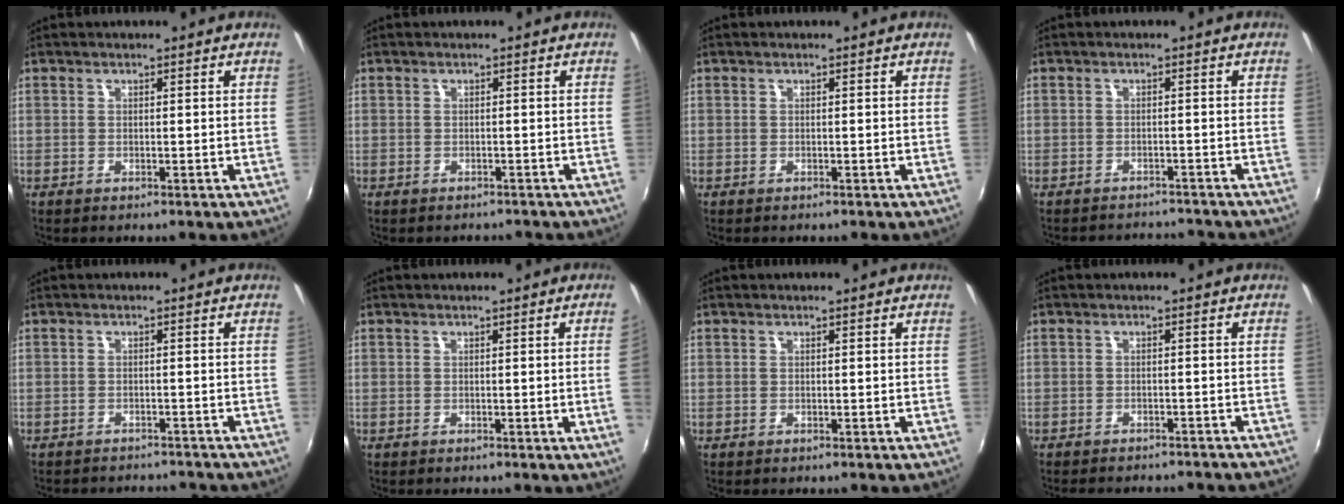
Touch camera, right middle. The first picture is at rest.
{"total": 2.1, "force": [-1.9, 0.7, 0.5], "torque": [-0.009, -0.009, -0.024]}
{"total": 0.0}
{"total": 6.7, "force": [-6.4, 1.5, 1.3], "torque": [-0.037, -0.002, -0.085]}
{"total": 6.4, "force": [-5.9, 2.0, 1.6], "torque": [-0.043, -0.003, -0.079]}
{"total": 2.2, "force": [0.0, -1.4, 1.7], "torque": [-0.018, -0.013, 0.003]}
{"total": 0.0}
{"total": 11.4, "force": [-10.1, 2.7, 4.5], "torque": [-0.096, -0.017, -0.128]}